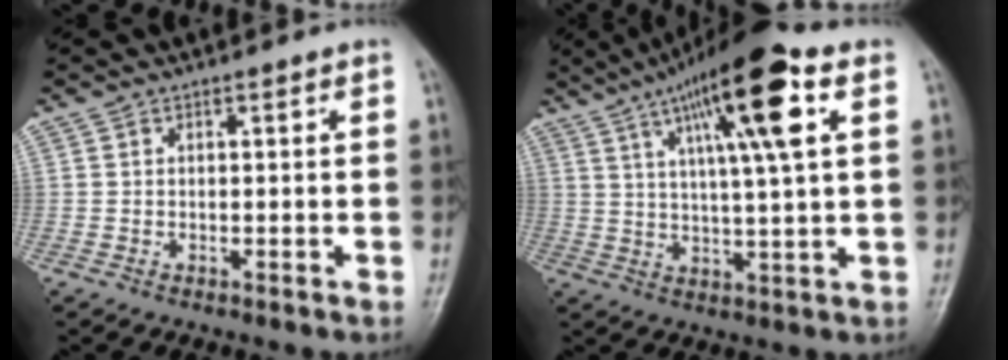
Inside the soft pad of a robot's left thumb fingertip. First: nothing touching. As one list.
[{"total": 16.9, "force": [7.3, 2.9, 15.0], "torque": [-0.242, -0.002, 0.114]}]